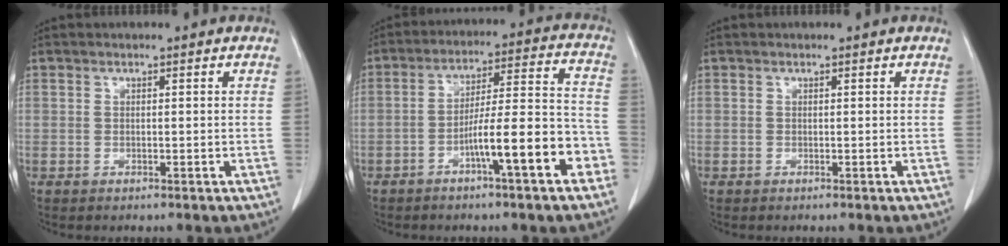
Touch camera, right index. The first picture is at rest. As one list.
[{"total": 12.0, "force": [-5.4, 1.0, 10.7], "torque": [-0.166, 0.023, -0.083]}, {"total": 0.0}]